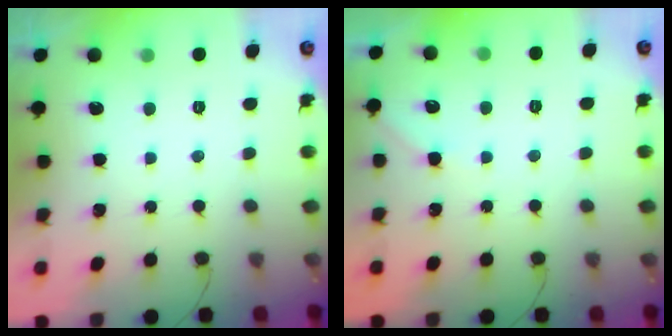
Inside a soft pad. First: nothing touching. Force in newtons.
{"total": 3.0, "press": 2.9, "slide": 0.5}